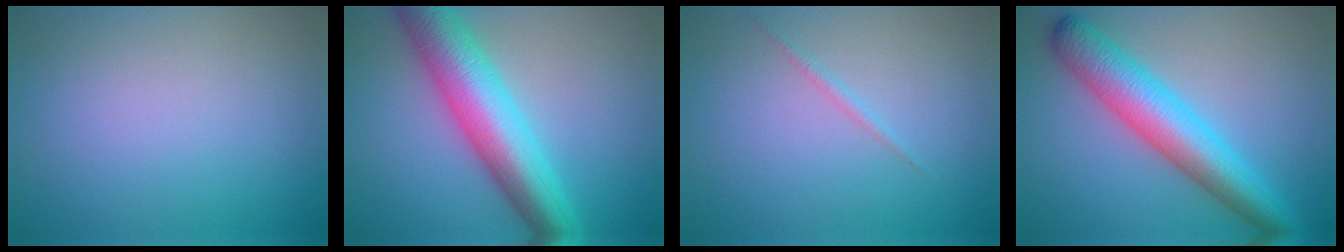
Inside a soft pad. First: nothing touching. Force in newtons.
{"total": 9.1, "press": 9.1, "slide": 0.1}
{"total": 0.7, "press": 0.7, "slide": 0.0}
{"total": 7.4, "press": 7.4, "slide": 0.1}